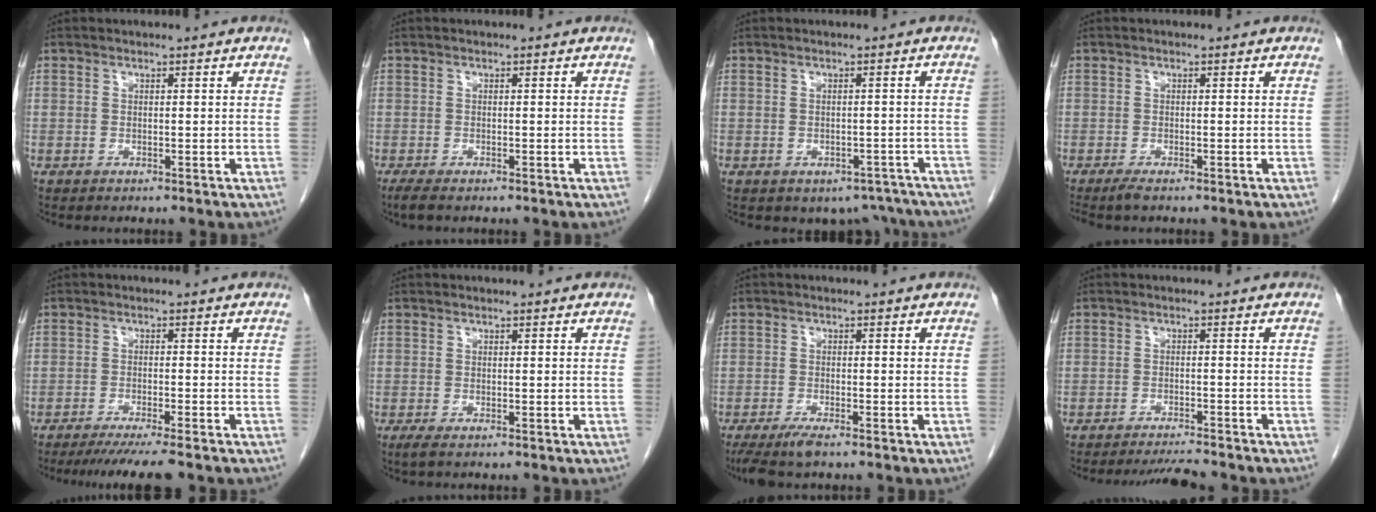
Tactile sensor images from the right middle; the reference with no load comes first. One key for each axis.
{"total": 2.2, "fx": -1.6, "fy": 0.5, "fz": 1.4, "tx": -0.029, "ty": -0.008, "tz": -0.026}
{"total": 5.6, "fx": -4.4, "fy": 3.3, "fz": 0.9, "tx": 0.010, "ty": 0.008, "tz": -0.050}
{"total": 1.4, "fx": -1.2, "fy": -0.1, "fz": 0.8, "tx": -0.022, "ty": -0.007, "tz": -0.024}
{"total": 7.6, "fx": -6.3, "fy": -0.5, "fz": 4.2, "tx": -0.049, "ty": -0.020, "tz": -0.096}
{"total": 1.0, "fx": -0.6, "fy": 0.0, "fz": 0.8, "tx": -0.018, "ty": -0.005, "tz": -0.011}
{"total": 4.0, "fx": -3.0, "fy": 0.4, "fz": 2.7, "tx": -0.051, "ty": -0.011, "tz": -0.054}
{"total": 4.2, "fx": -4.0, "fy": -0.7, "fz": 1.0, "tx": -0.018, "ty": -0.018, "tz": -0.063}